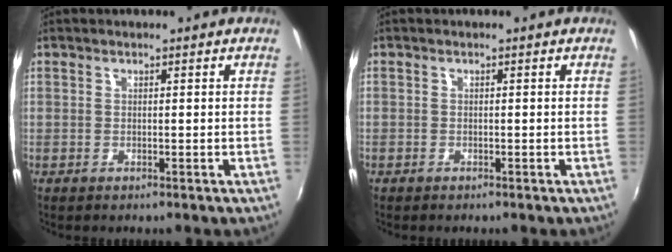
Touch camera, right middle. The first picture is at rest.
{"total": 0.8, "force": [-0.6, 0.6, -0.1], "torque": [-0.002, 0.001, -0.010]}